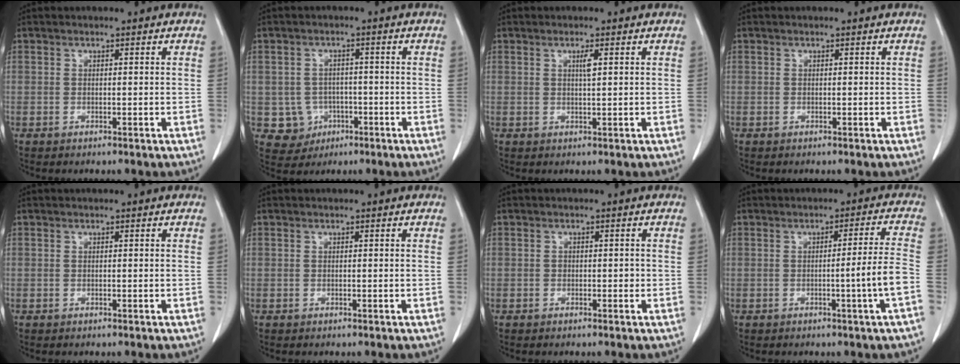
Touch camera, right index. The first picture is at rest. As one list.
[{"total": 5.2, "force": [-1.3, 5.0, 0.7], "torque": [-0.007, 0.008, -0.012]}, {"total": 1.5, "force": [0.5, 0.0, 1.4], "torque": [-0.028, -0.001, 0.009]}, {"total": 0.0}, {"total": 0.0}, {"total": 0.0}, {"total": 1.0, "force": [-0.1, 0.7, 0.6], "torque": [-0.003, 0.004, -0.001]}, {"total": 6.6, "force": [-2.2, -1.7, 6.0], "torque": [-0.078, -0.004, -0.035]}]